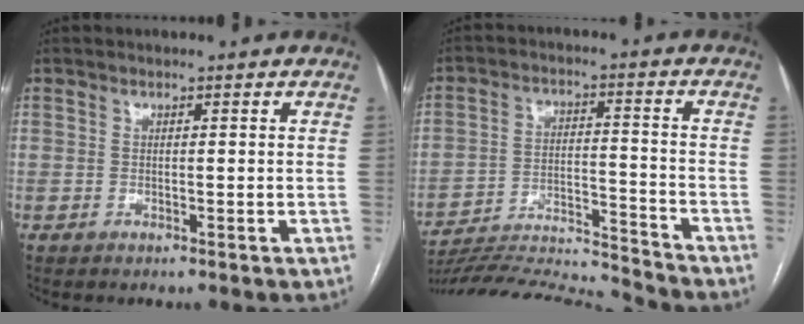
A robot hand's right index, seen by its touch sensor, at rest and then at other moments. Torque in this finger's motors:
{"motor_torque": [-1.21, -0.93, -0.72, -0.21]}